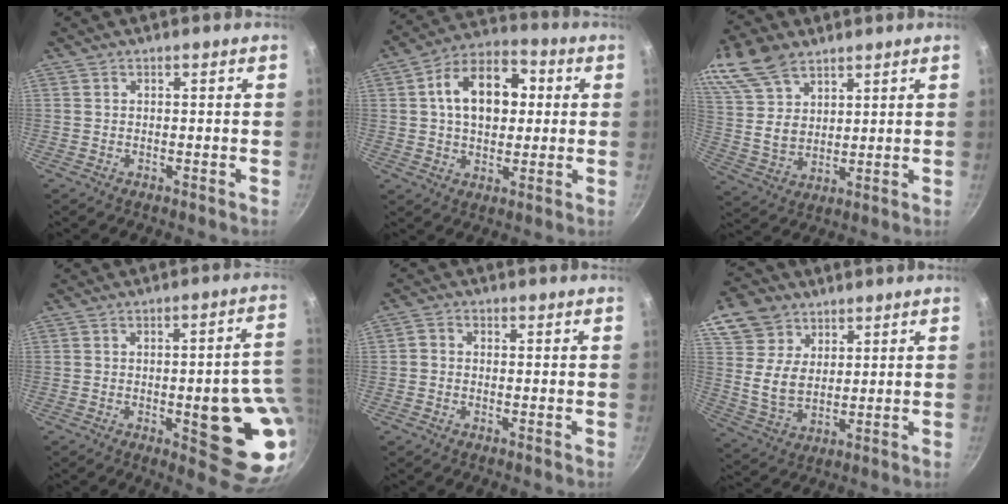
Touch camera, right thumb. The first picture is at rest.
{"total": 15.0, "force": [2.4, 10.1, 10.8], "torque": [-0.133, 0.021, 0.025]}
{"total": 16.5, "force": [10.1, 10.0, 8.3], "torque": [-0.168, -0.007, 0.209]}
{"total": 18.1, "force": [-2.8, 6.2, 16.8], "torque": [-0.154, 0.010, -0.032]}
{"total": 2.2, "force": [-0.4, 1.8, 1.1], "torque": [-0.024, 0.010, -0.013]}
{"total": 11.9, "force": [6.1, 8.7, 5.2], "torque": [-0.073, -0.022, 0.116]}